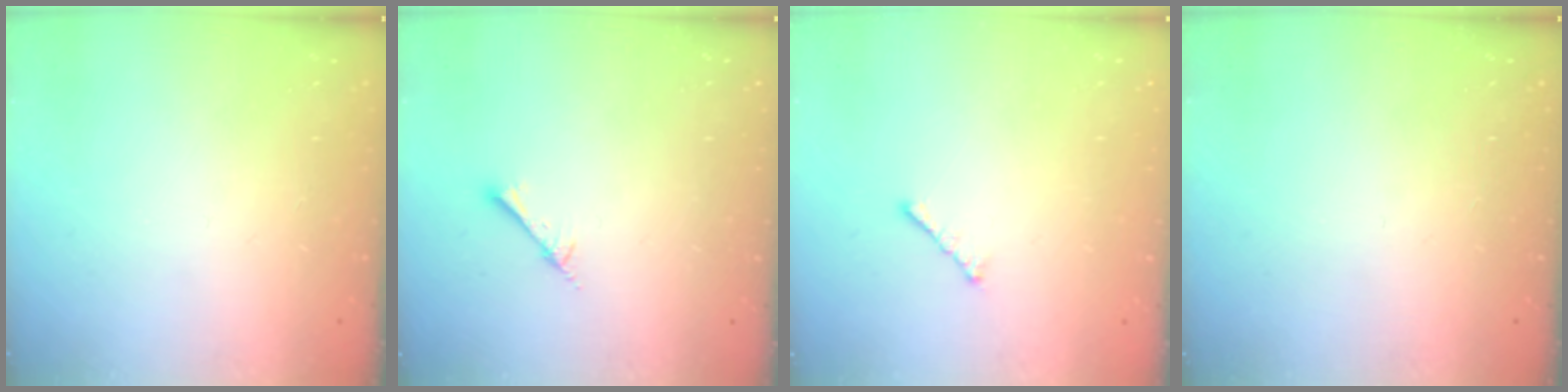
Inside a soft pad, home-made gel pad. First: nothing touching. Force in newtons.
{"total": 2.6, "press": 2.6, "slide": 0.3}
{"total": 1.9, "press": 1.8, "slide": 0.5}
{"total": 0.0}